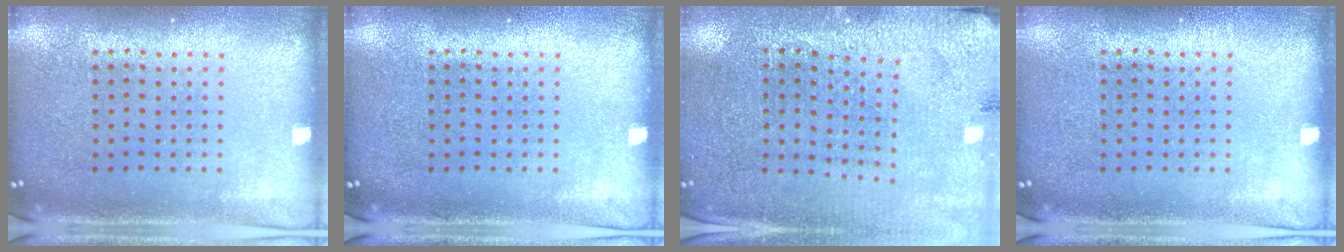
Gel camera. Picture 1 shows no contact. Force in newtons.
{"total": 0.0}
{"total": 2.8, "press": 2.8, "slide": 0.2}
{"total": 0.0}